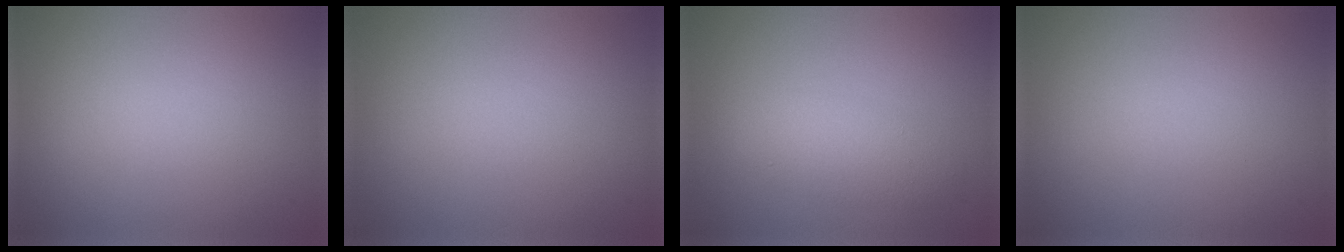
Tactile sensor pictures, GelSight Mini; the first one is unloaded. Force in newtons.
{"total": 0.0}
{"total": 2.7, "press": 2.7, "slide": 0.0}
{"total": 0.0}